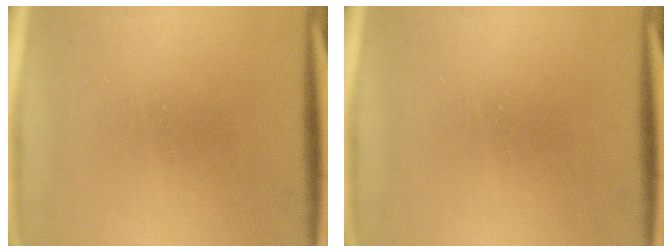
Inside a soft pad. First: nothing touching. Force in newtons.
{"total": 0.0}